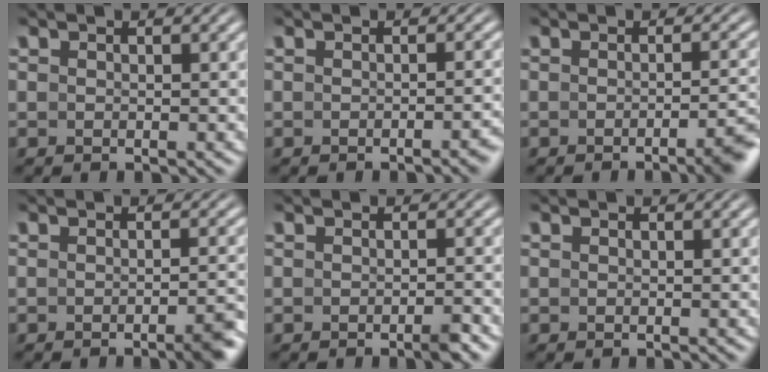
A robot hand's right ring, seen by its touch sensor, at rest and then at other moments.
{"total": 1.7, "force": [-1.4, -0.1, 1.0], "torque": [-0.012, 0.006, -0.024]}
{"total": 3.7, "force": [-2.4, 0.2, 2.9], "torque": [-0.026, 0.006, -0.044]}
{"total": 2.6, "force": [-1.8, 0.1, 1.9], "torque": [-0.022, 0.004, -0.033]}
{"total": 1.3, "force": [-1.0, -0.2, 0.8], "torque": [-0.010, 0.006, -0.021]}
{"total": 0.0}